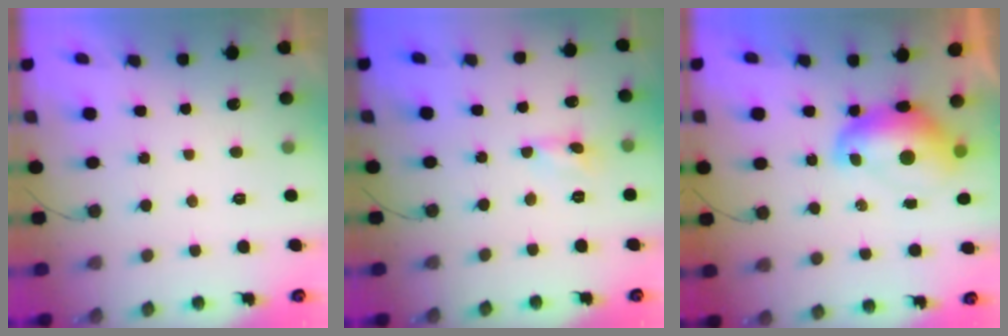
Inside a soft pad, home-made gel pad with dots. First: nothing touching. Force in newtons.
{"total": 0.0}
{"total": 10.3, "press": 10.3, "slide": 1.2}